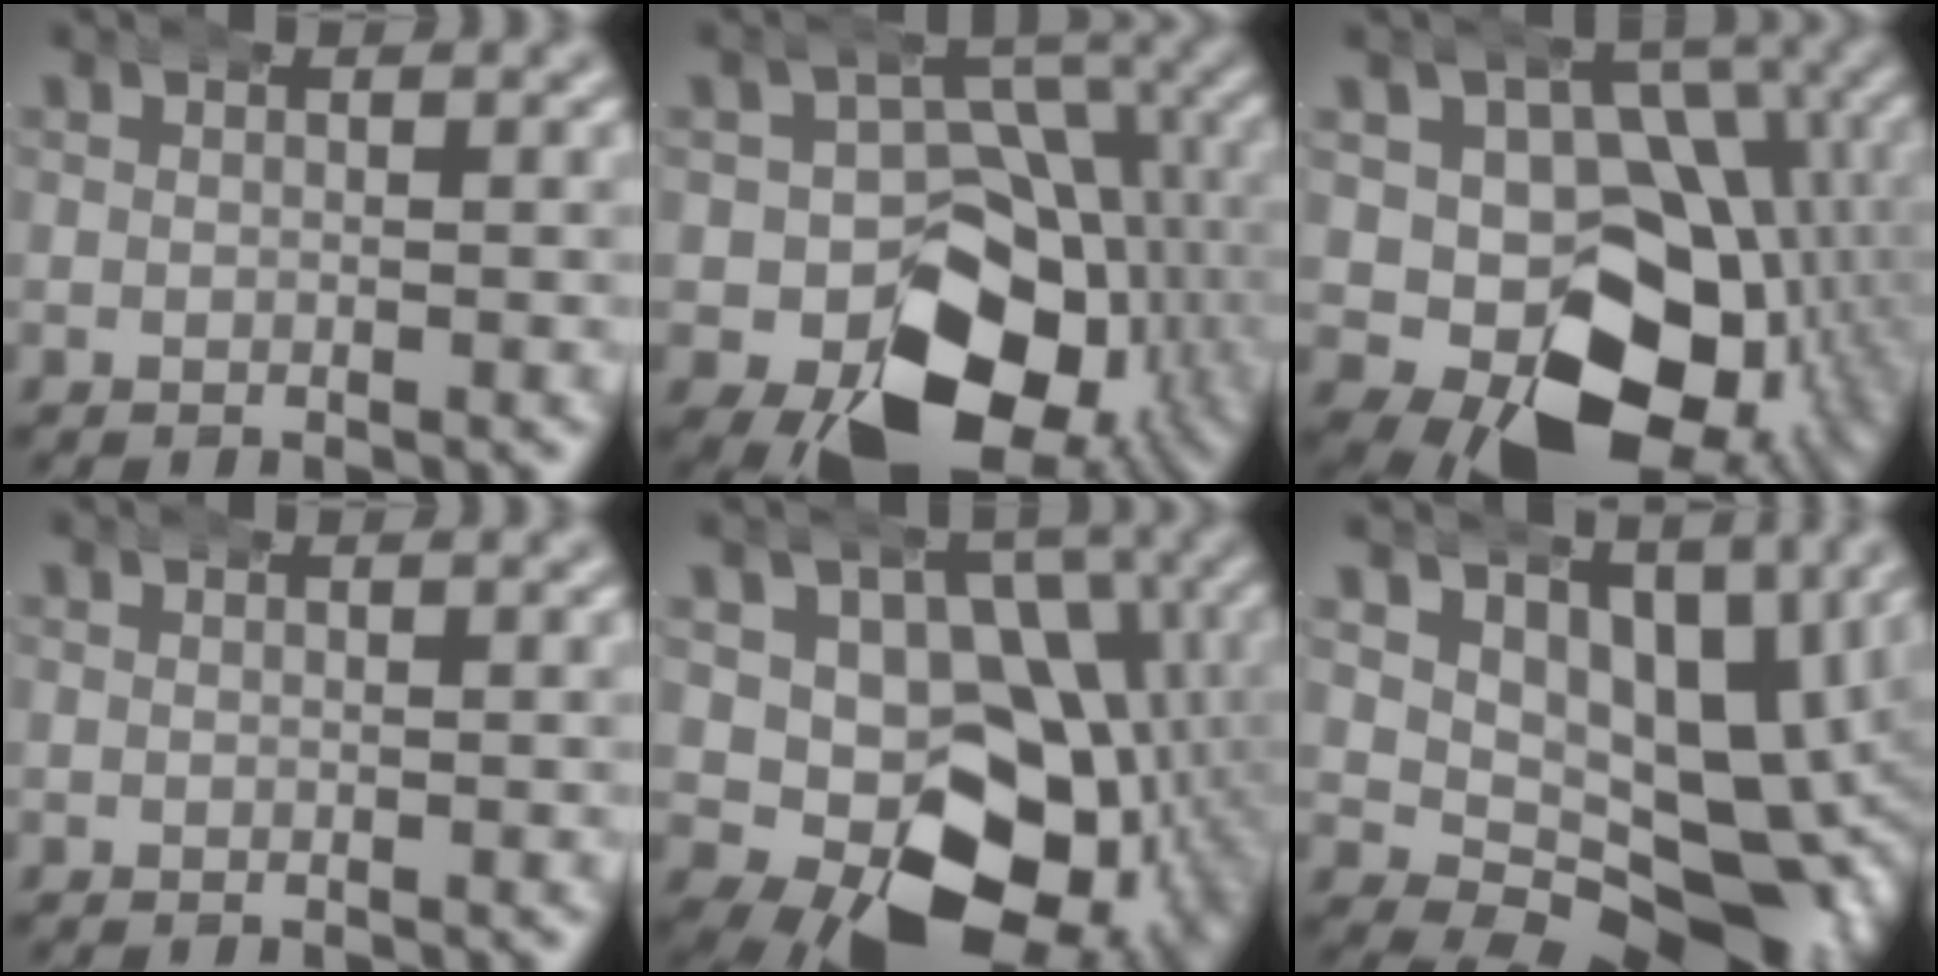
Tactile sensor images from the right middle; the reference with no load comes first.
{"total": 17.2, "force": [-4.7, 13.1, 10.1], "torque": [-0.185, -0.080, -0.050]}
{"total": 19.1, "force": [-1.9, 14.9, 11.8], "torque": [-0.219, -0.084, -0.006]}
{"total": 0.0}
{"total": 17.3, "force": [-1.2, 13.5, 10.7], "torque": [-0.198, -0.066, -0.001]}
{"total": 10.4, "force": [1.5, 7.2, 7.3], "torque": [-0.116, -0.030, 0.037]}